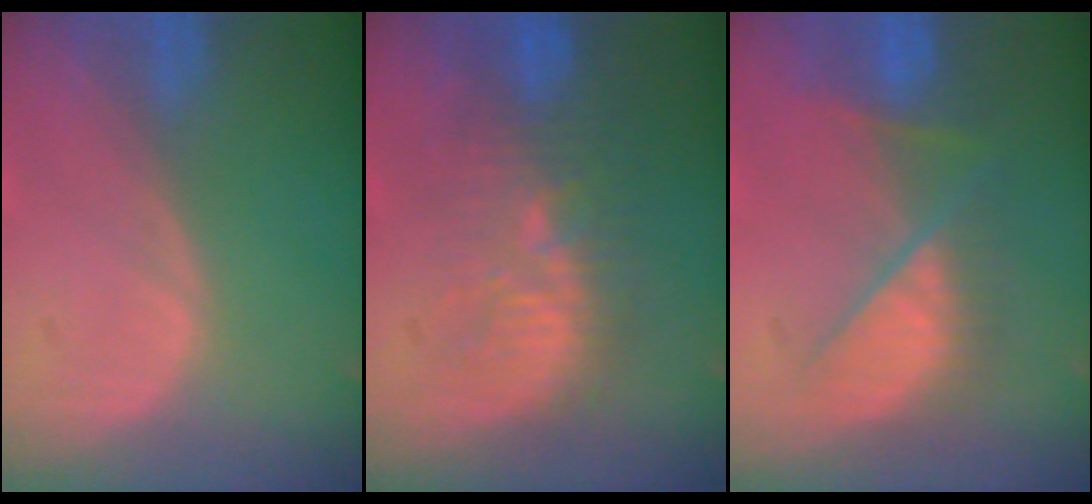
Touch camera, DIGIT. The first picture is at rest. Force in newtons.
{"total": 9.7, "press": 9.1, "slide": 3.4}
{"total": 7.2, "press": 7.1, "slide": 0.6}